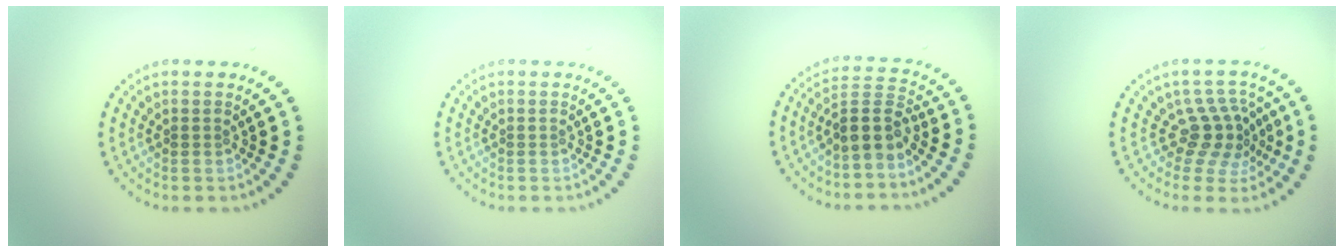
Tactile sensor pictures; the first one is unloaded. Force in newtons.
{"total": 0.0}
{"total": 3.4, "press": 2.8, "slide": 2.0}
{"total": 3.5, "press": 2.7, "slide": 2.3}